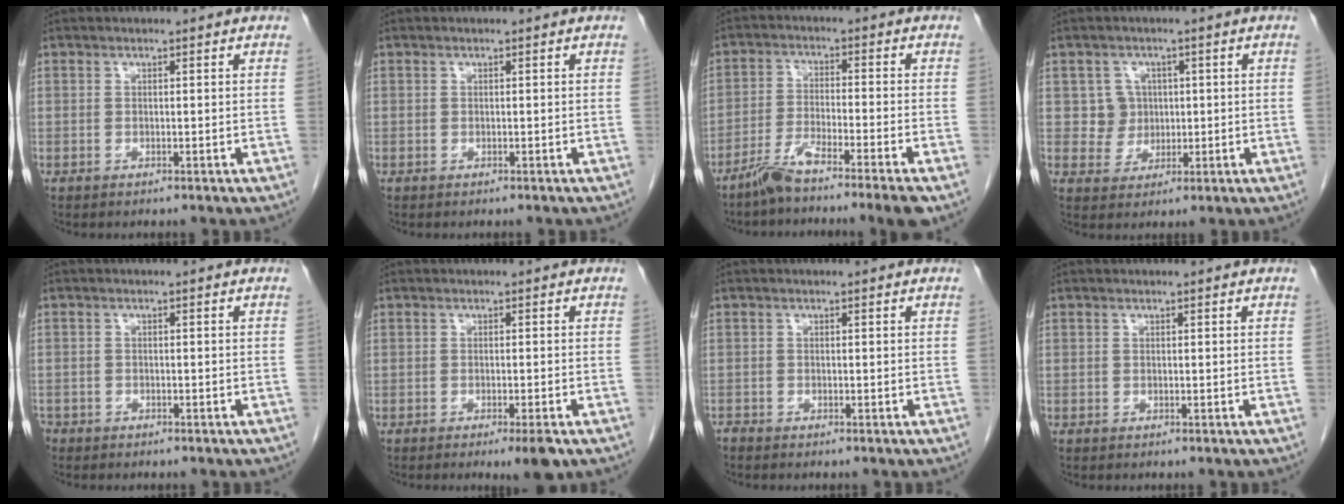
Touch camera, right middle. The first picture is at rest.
{"total": 0.0}
{"total": 8.6, "force": [-6.5, -0.7, 5.5], "torque": [-0.094, -0.020, -0.115]}
{"total": 4.0, "force": [0.6, 4.0, 0.3], "torque": [0.001, 0.013, 0.014]}
{"total": 3.1, "force": [-2.4, 1.8, 0.7], "torque": [-0.019, -0.002, -0.039]}
{"total": 3.3, "force": [-2.0, 0.2, 2.6], "torque": [-0.032, -0.009, -0.026]}
{"total": 0.7, "force": [-0.7, 0.0, 0.0], "torque": [-0.007, -0.005, -0.016]}
{"total": 0.0}